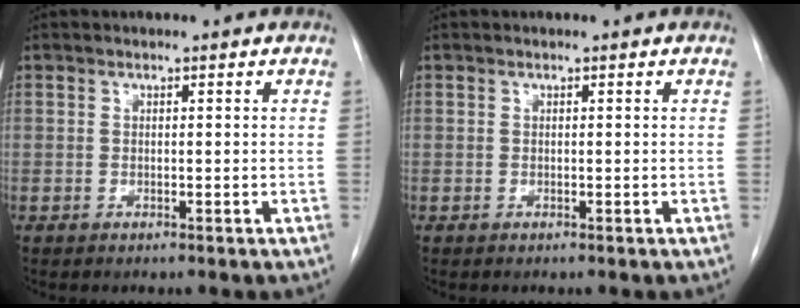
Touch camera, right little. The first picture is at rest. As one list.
[{"total": 0.0}]